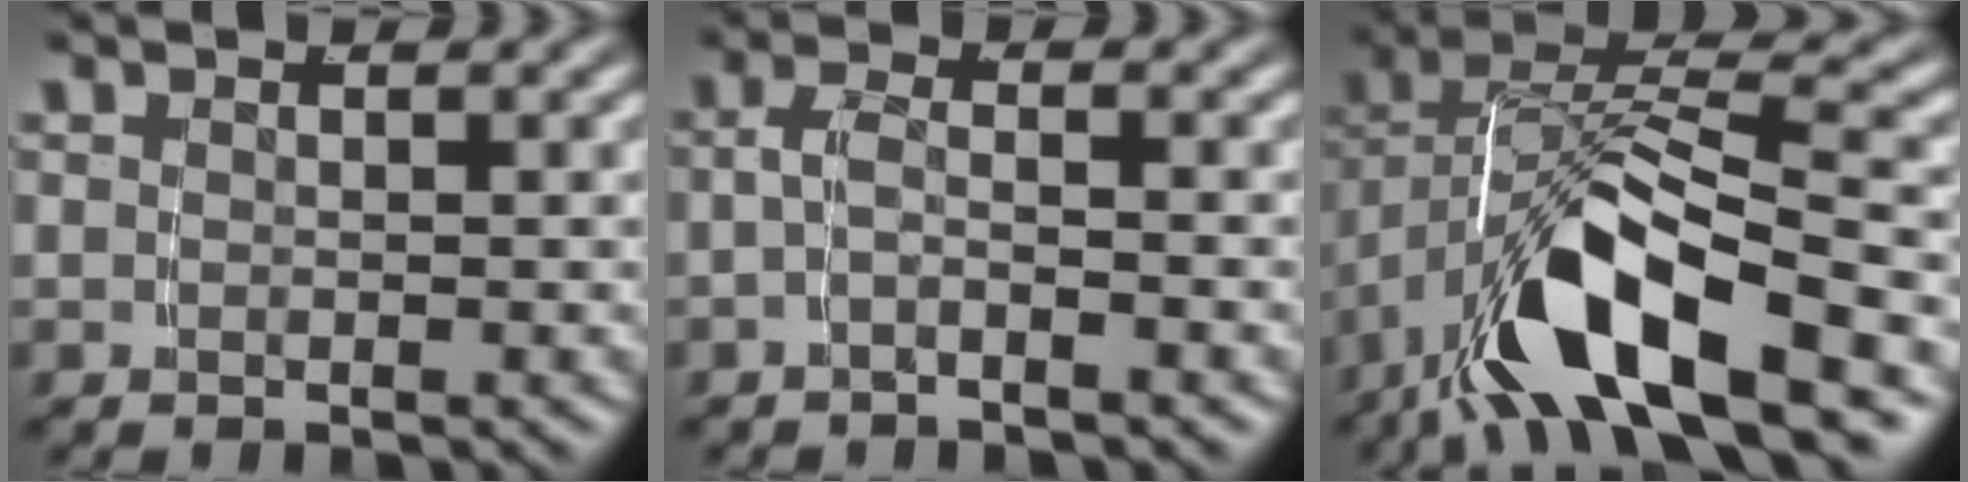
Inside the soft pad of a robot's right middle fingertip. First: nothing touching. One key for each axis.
{"total": 1.9, "fx": -1.1, "fy": -0.1, "fz": 1.5, "tx": -0.035, "ty": -0.006, "tz": -0.019}
{"total": 8.9, "fx": -2.9, "fy": 3.7, "fz": 7.5, "tx": -0.144, "ty": -0.009, "tz": -0.040}